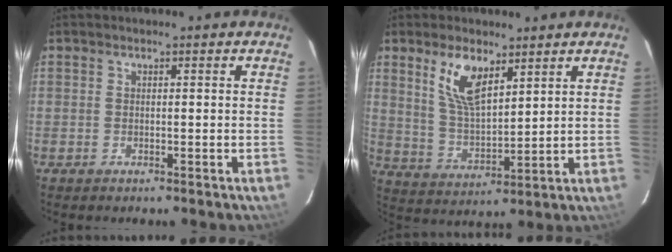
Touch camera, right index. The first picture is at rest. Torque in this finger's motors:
{"motor_torque": [0.62, 0.23, 0.31, 0.13]}